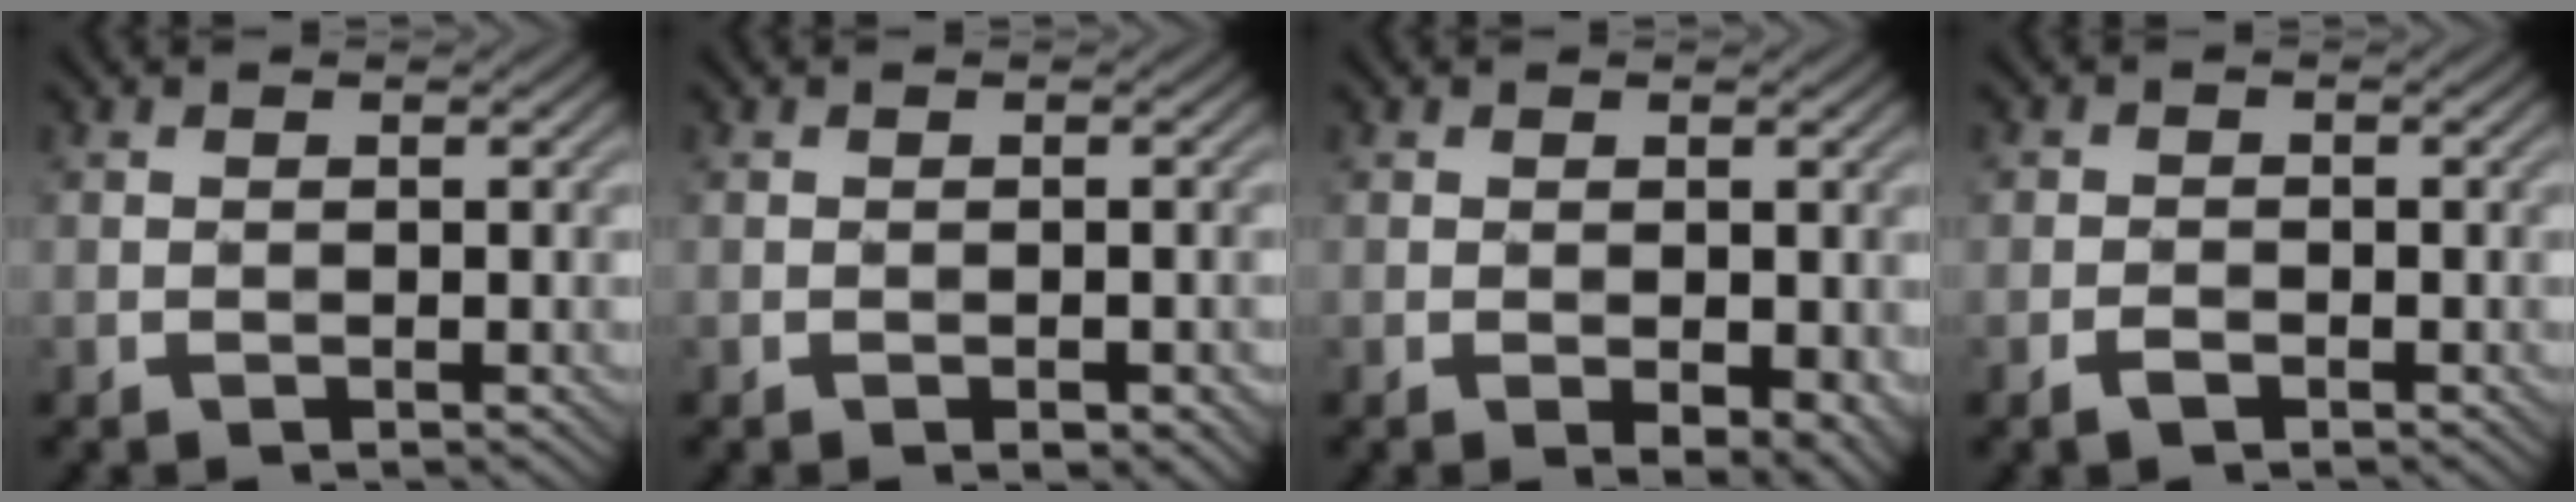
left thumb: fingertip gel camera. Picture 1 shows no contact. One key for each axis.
{"total": 1.2, "fx": -0.7, "fy": 0.2, "fz": 0.9, "tx": -0.014, "ty": 0.004, "tz": -0.009}
{"total": 3.3, "fx": -1.1, "fy": 1.5, "fz": 2.8, "tx": -0.037, "ty": -0.007, "tz": -0.009}
{"total": 1.4, "fx": -0.9, "fy": 0.8, "fz": 0.8, "tx": -0.017, "ty": 0.002, "tz": -0.019}